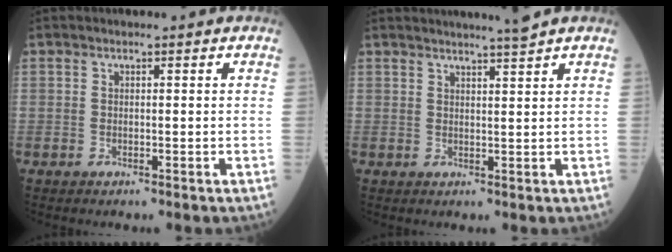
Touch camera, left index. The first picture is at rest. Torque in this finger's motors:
{"motor_torque": [-0.23, 0.09, -0.57, 0.00]}